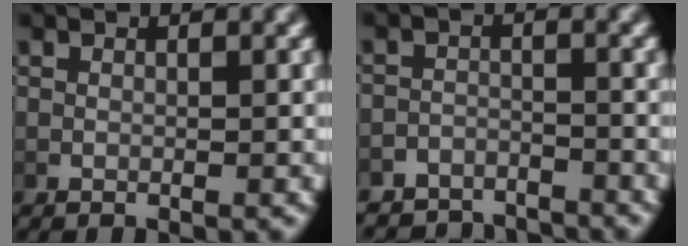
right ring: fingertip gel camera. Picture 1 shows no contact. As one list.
[{"total": 5.7, "force": [-5.5, 1.5, 0.2], "torque": [0.009, -0.019, -0.092]}]